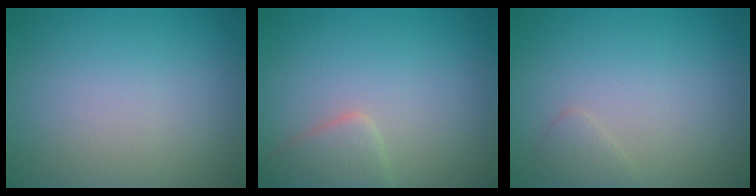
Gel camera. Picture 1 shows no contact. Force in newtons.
{"total": 2.4, "press": 2.4, "slide": 0.1}
{"total": 1.1, "press": 1.1, "slide": 0.0}